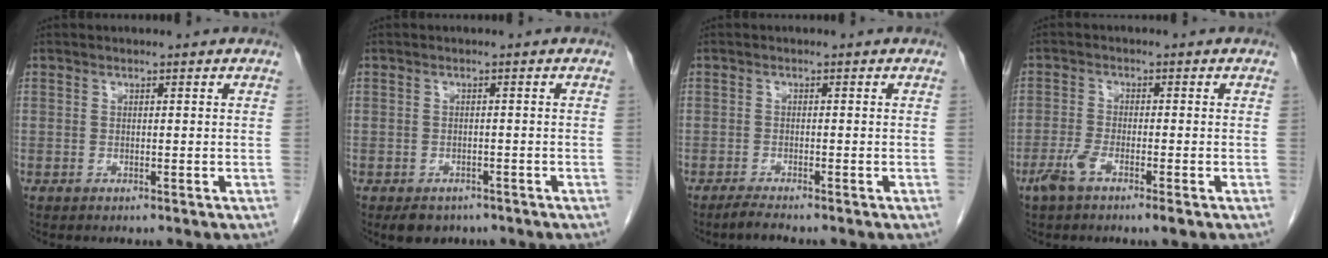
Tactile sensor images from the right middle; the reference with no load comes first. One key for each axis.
{"total": 3.5, "fx": -2.6, "fy": 2.1, "fz": 1.1, "tx": -0.017, "ty": -0.002, "tz": -0.032}
{"total": 1.8, "fx": -1.6, "fy": -0.3, "fz": 0.8, "tx": -0.028, "ty": -0.009, "tz": -0.031}
{"total": 4.1, "fx": -2.5, "fy": 0.6, "fz": 3.2, "tx": -0.068, "ty": -0.007, "tz": -0.050}